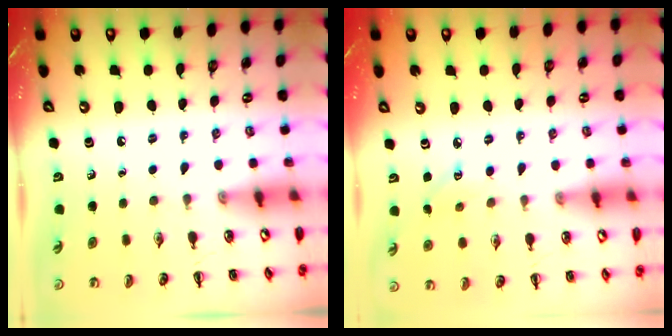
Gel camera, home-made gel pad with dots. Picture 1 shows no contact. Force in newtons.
{"total": 2.9, "press": 2.8, "slide": 0.8}